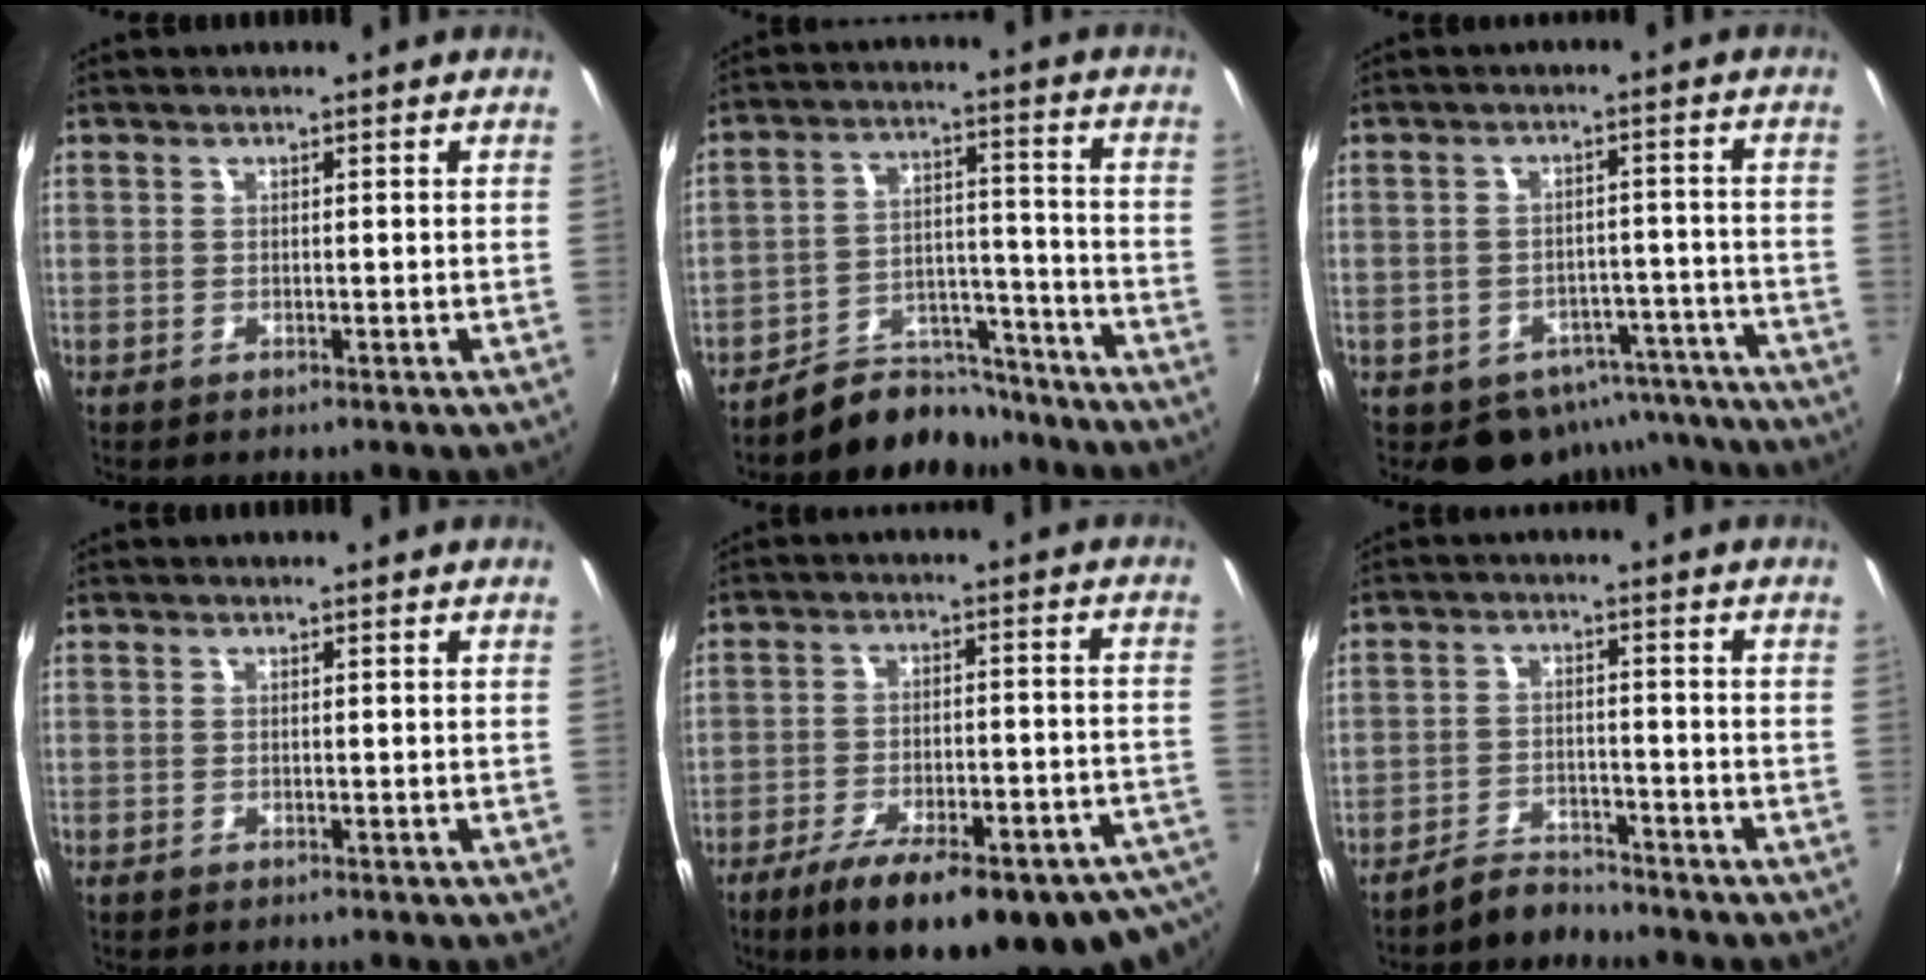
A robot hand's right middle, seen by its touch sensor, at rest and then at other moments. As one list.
[{"total": 10.9, "force": [-9.9, 4.3, 1.6], "torque": [-0.030, 0.041, -0.147]}, {"total": 11.8, "force": [-9.1, 6.9, 2.9], "torque": [-0.051, 0.024, -0.089]}, {"total": 0.0}, {"total": 24.8, "force": [-18.1, 6.3, 15.6], "torque": [-0.228, -0.036, -0.240]}, {"total": 4.4, "force": [-4.2, 1.0, 0.5], "torque": [-0.021, 0.010, -0.070]}]